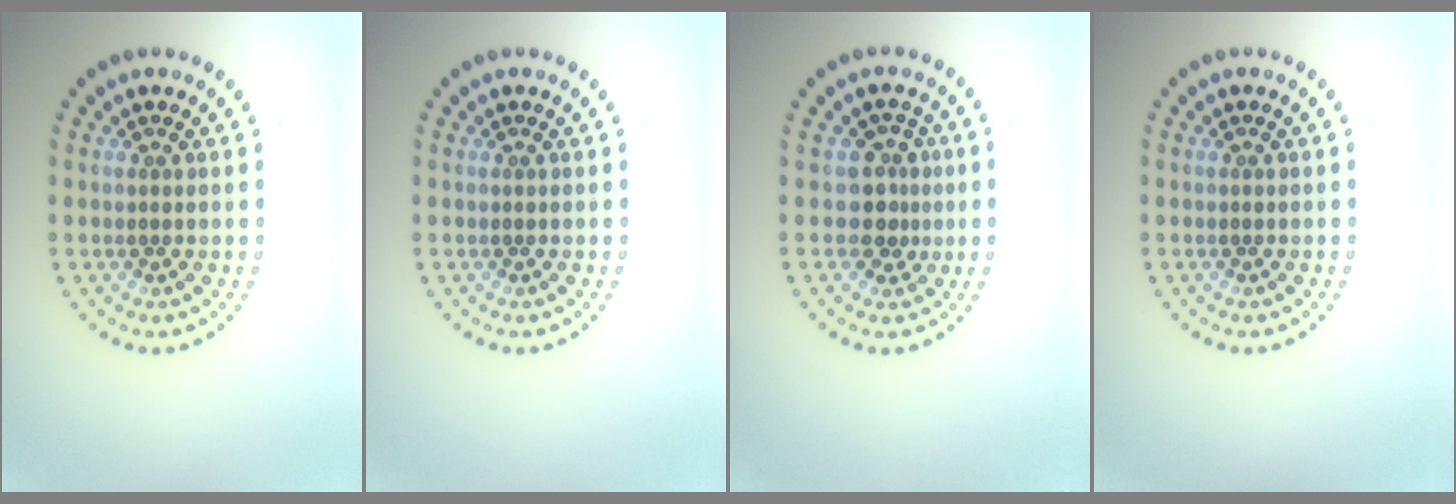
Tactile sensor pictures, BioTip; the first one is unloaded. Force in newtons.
{"total": 0.0}
{"total": 2.6, "press": 2.2, "slide": 1.4}
{"total": 0.0}